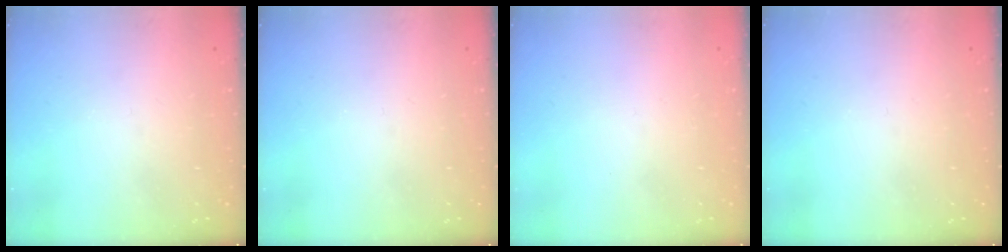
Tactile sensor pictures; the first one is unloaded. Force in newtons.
{"total": 0.0}
{"total": 1.7, "press": 1.7, "slide": 0.1}
{"total": 0.0}